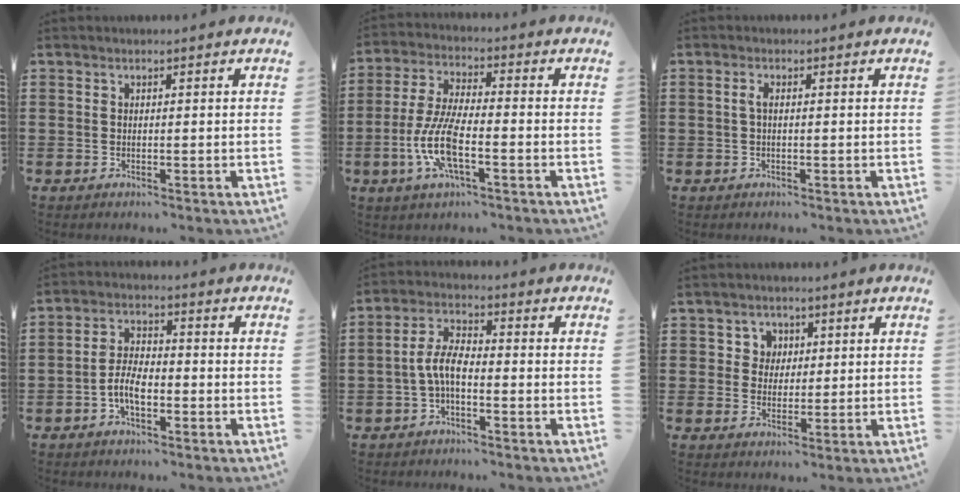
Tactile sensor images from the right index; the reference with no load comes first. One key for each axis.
{"total": 9.2, "fx": -3.2, "fy": 2.6, "fz": 8.2, "tx": -0.190, "ty": -0.015, "tz": -0.066}
{"total": 1.3, "fx": -0.1, "fy": 0.4, "fz": 1.3, "tx": -0.032, "ty": -0.003, "tz": -0.005}
{"total": 5.3, "fx": -2.0, "fy": 2.3, "fz": 4.3, "tx": -0.101, "ty": -0.003, "tz": -0.043}
{"total": 5.3, "fx": -1.4, "fy": 2.1, "fz": 4.7, "tx": -0.111, "ty": 0.000, "tz": -0.035}
{"total": 3.3, "fx": 1.0, "fy": 3.1, "fz": 0.5, "tx": -0.026, "ty": 0.012, "tz": 0.016}